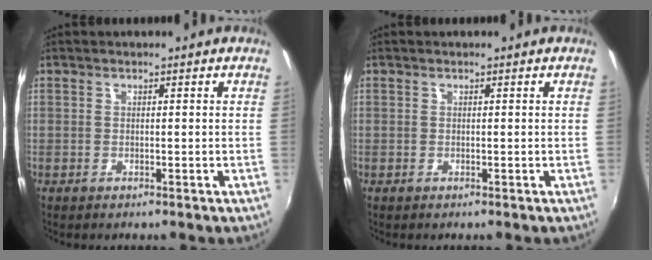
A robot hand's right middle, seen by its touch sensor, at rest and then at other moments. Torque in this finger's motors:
{"motor_torque": [0.07, -0.16, 0.05, 0.01]}